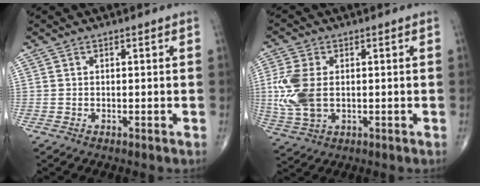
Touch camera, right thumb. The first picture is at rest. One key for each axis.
{"total": 9.9, "fx": 0.3, "fy": 6.1, "fz": 7.8, "tx": -0.186, "ty": -0.002, "tz": 0.012}